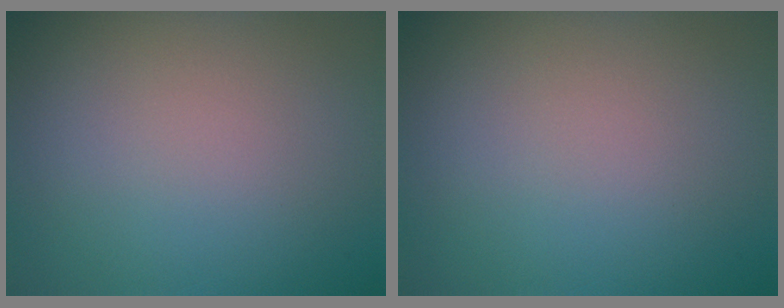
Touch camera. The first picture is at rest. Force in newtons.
{"total": 0.0}